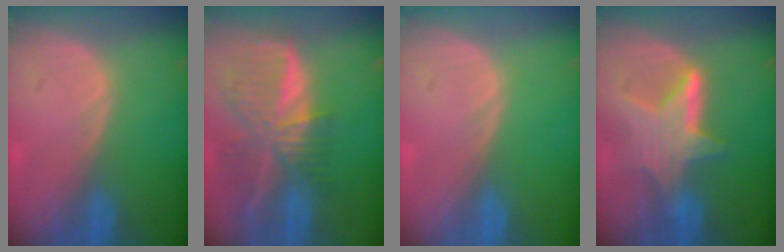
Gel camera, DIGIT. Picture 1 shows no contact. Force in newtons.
{"total": 9.5, "press": 8.3, "slide": 4.6}
{"total": 0.0}
{"total": 6.4, "press": 6.4, "slide": 0.6}